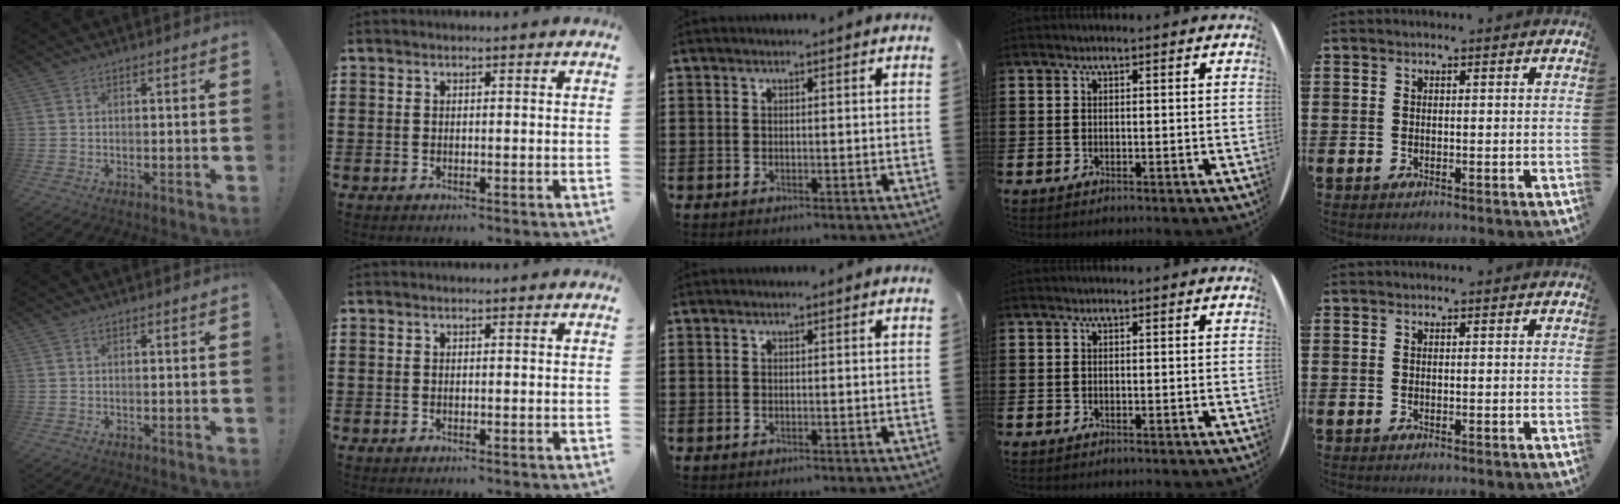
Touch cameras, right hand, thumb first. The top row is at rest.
{}